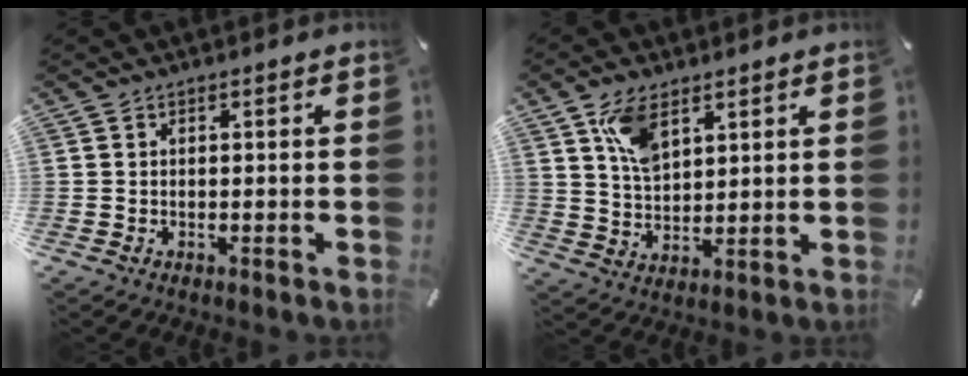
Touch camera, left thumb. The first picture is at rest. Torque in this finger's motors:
{"motor_torque": [0.59, 0.53, 0.92, -1.00, 0.28]}